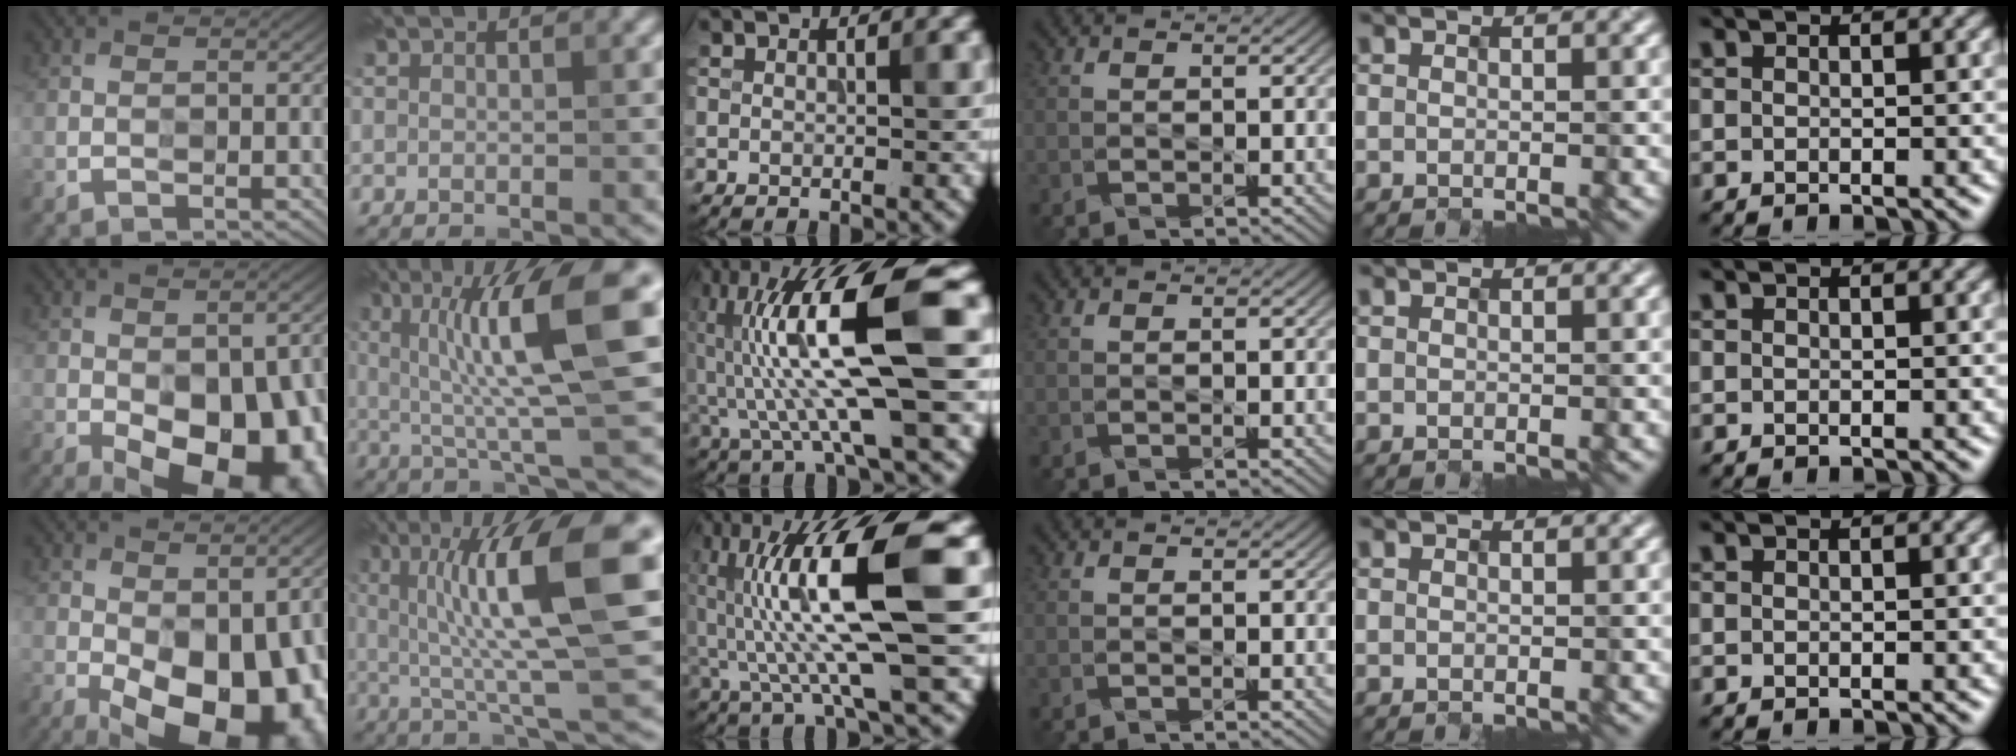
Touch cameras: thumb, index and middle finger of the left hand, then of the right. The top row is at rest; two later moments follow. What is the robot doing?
{"motion": "insert", "object": "power strip"}